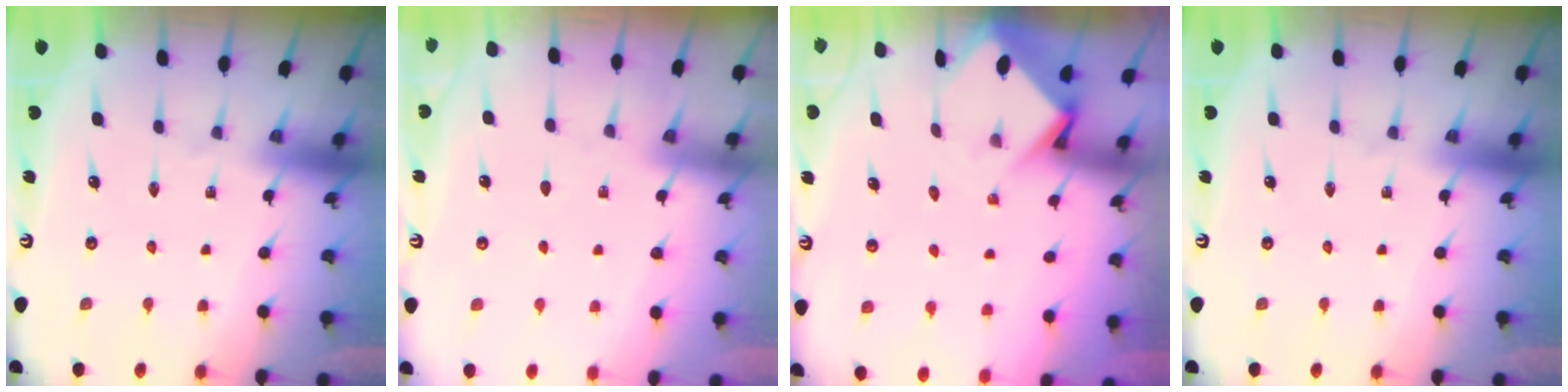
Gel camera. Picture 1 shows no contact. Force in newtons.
{"total": 3.0, "press": 3.0, "slide": 0.4}
{"total": 3.8, "press": 3.8, "slide": 0.3}
{"total": 0.0}